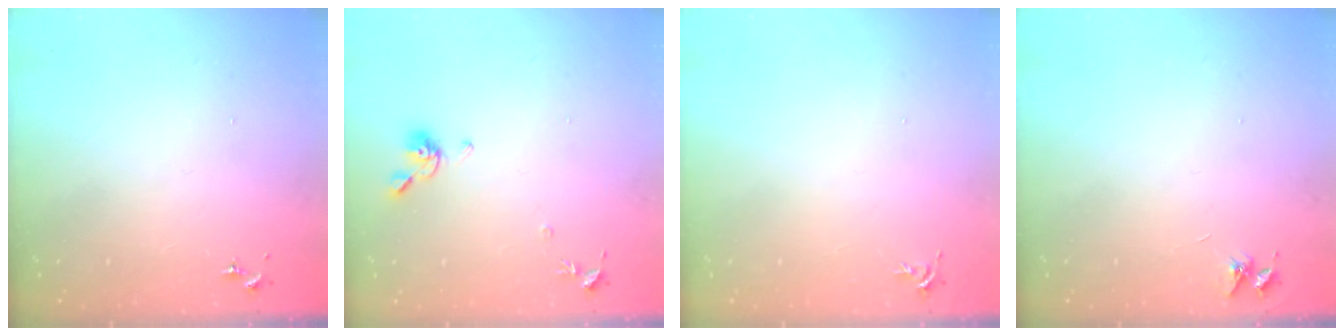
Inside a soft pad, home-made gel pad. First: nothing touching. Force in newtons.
{"total": 8.6, "press": 8.5, "slide": 1.1}
{"total": 3.7, "press": 3.7, "slide": 0.5}
{"total": 3.6, "press": 3.6, "slide": 0.5}